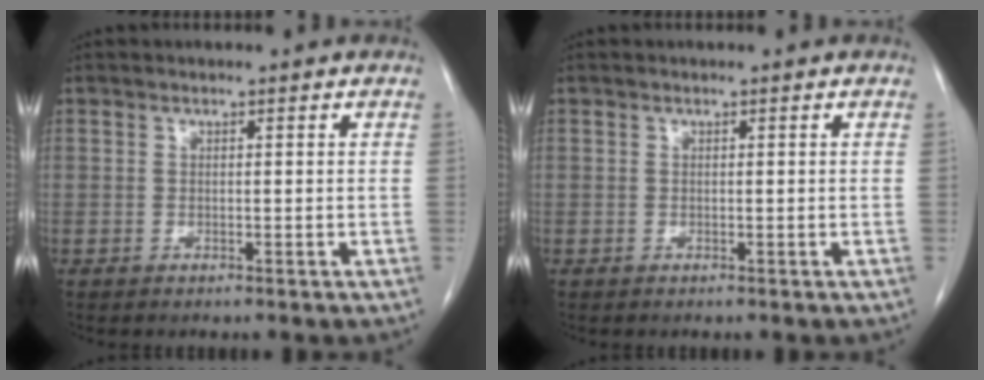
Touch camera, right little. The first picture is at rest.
{"total": 0.0}